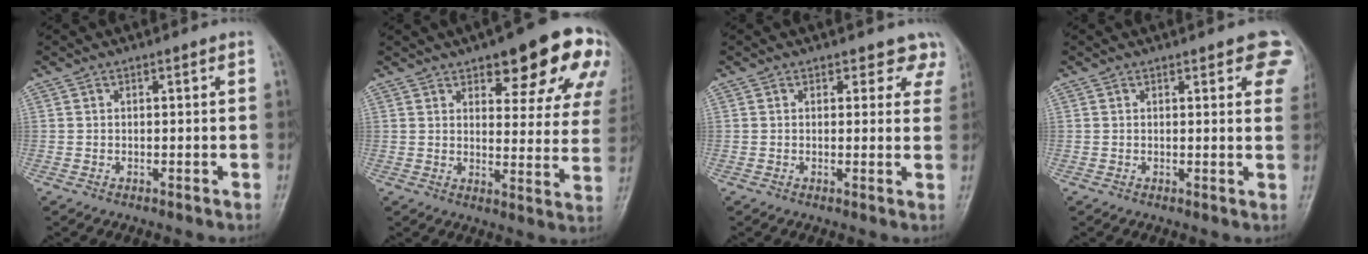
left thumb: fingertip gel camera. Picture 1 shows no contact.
{"total": 18.8, "force": [10.6, 6.8, 14.0], "torque": [-0.134, -0.035, 0.130]}
{"total": 4.4, "force": [3.6, 2.6, 0.4], "torque": [0.037, -0.017, 0.020]}
{"total": 7.2, "force": [3.6, 2.6, 5.7], "torque": [-0.036, -0.006, 0.035]}